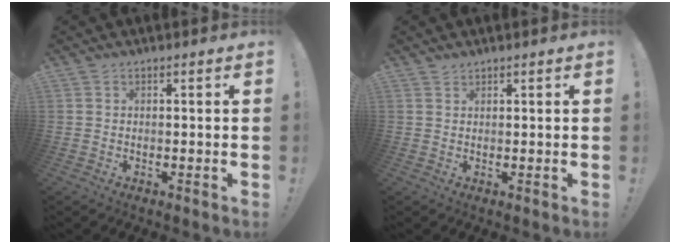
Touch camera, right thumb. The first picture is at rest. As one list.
[{"total": 1.1, "force": [1.0, 0.4, 0.3], "torque": [0.000, -0.004, 0.019]}]